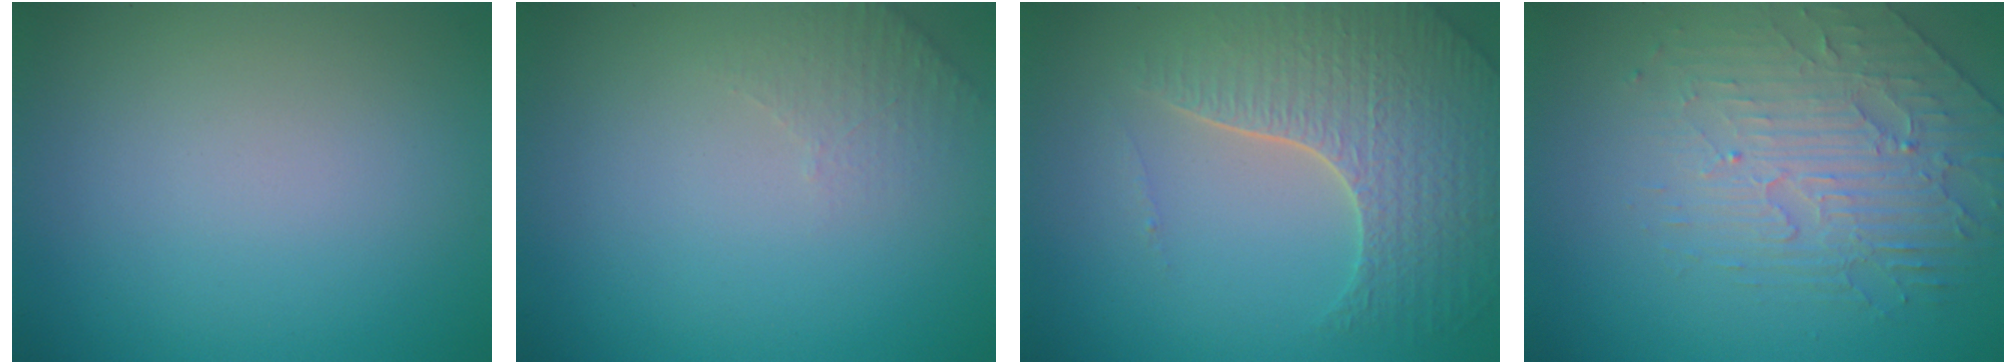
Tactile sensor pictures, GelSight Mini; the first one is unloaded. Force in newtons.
{"total": 1.6, "press": 1.5, "slide": 0.4}
{"total": 6.0, "press": 4.8, "slide": 3.5}
{"total": 3.3, "press": 2.9, "slide": 1.6}